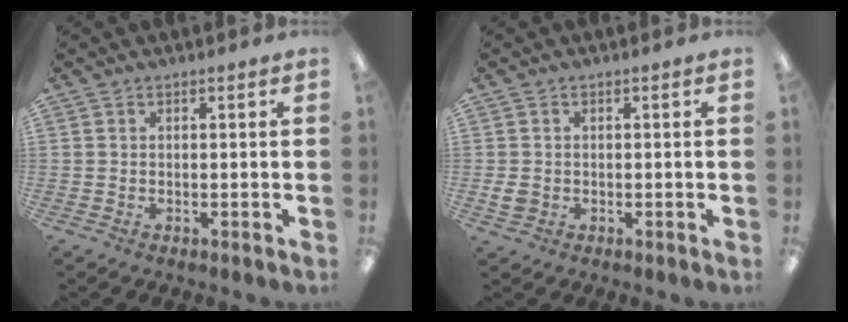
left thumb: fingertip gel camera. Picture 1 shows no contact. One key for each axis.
{"total": 2.7, "fx": -0.3, "fy": 2.2, "fz": 1.5, "tx": -0.032, "ty": 0.004, "tz": -0.007}